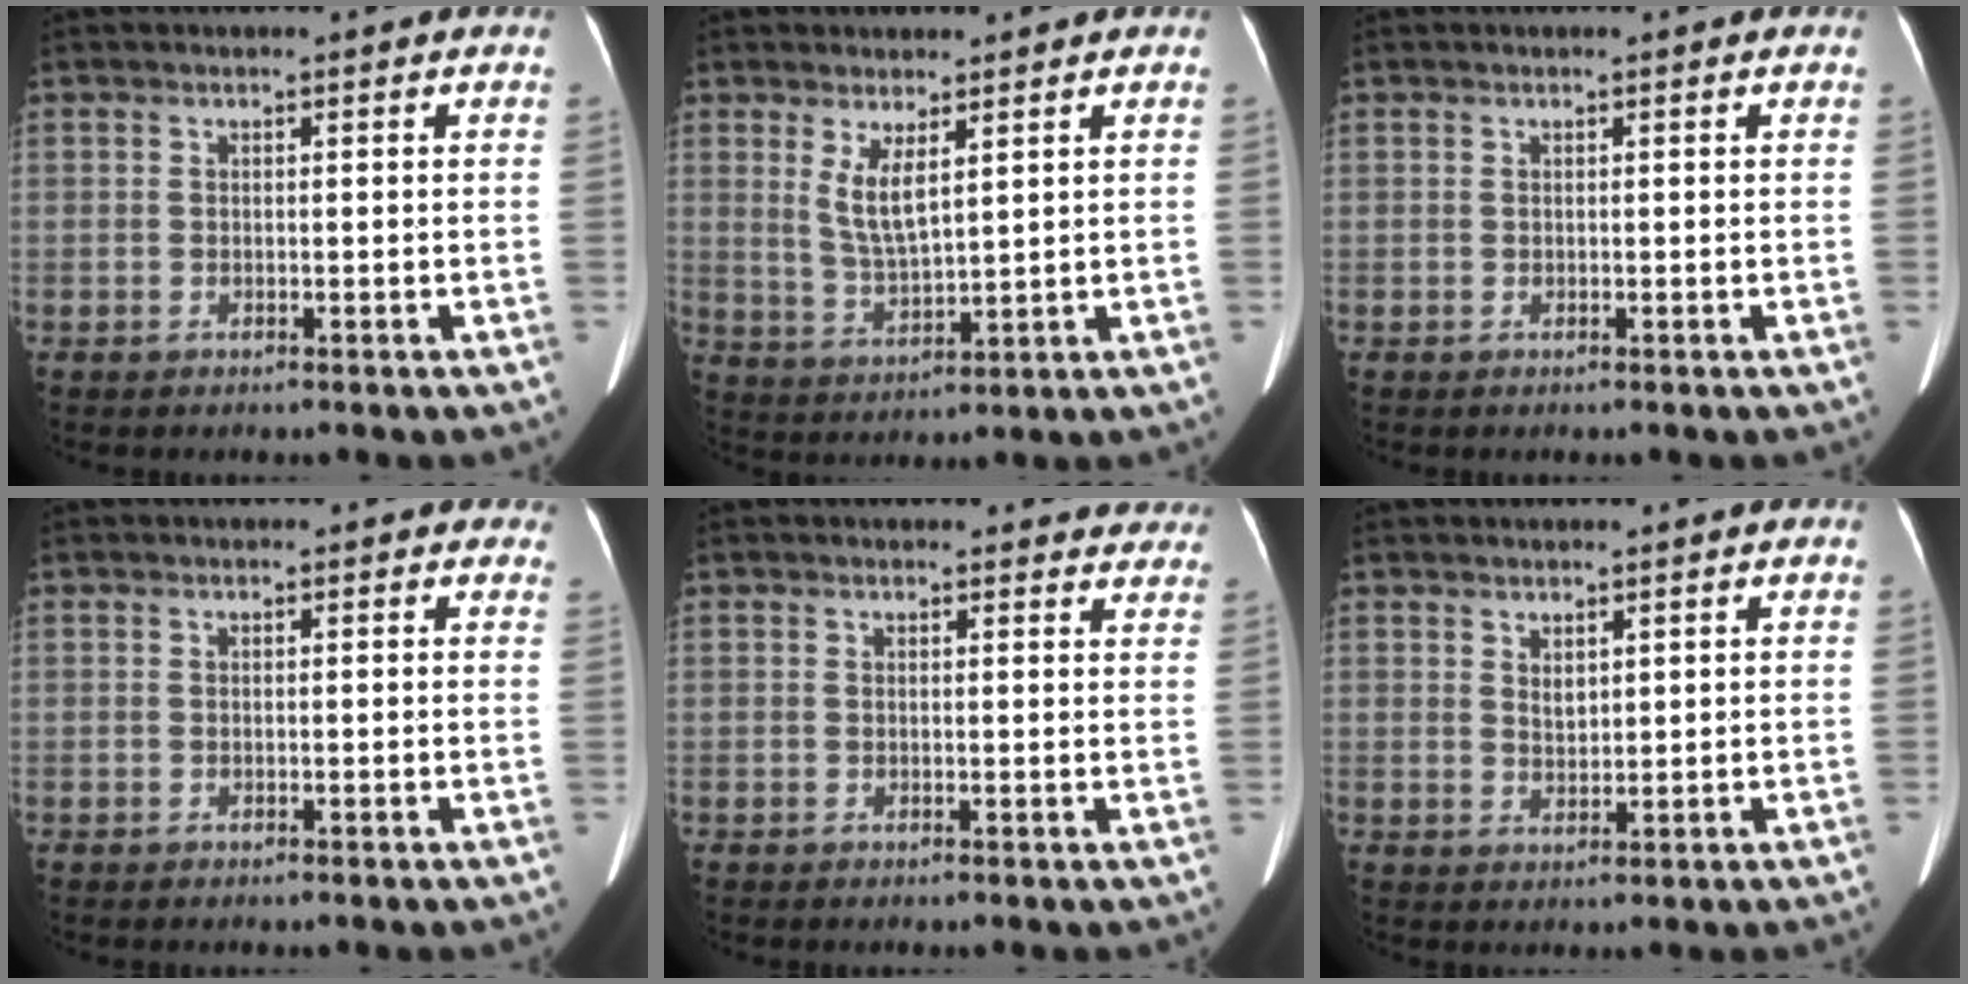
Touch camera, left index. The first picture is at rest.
{"total": 5.1, "force": [2.4, 1.1, 4.3], "torque": [-0.092, -0.012, 0.057]}
{"total": 0.0}
{"total": 1.2, "force": [0.7, 0.9, 0.1], "torque": [0.009, -0.001, -0.006]}
{"total": 7.1, "force": [6.6, 2.4, 0.6], "torque": [0.029, -0.007, 0.042]}
{"total": 1.8, "force": [1.1, 0.9, 1.1], "torque": [-0.021, -0.001, 0.029]}